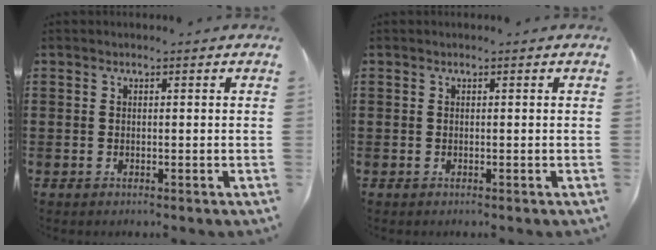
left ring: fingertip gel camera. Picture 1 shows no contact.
{"total": 0.0}